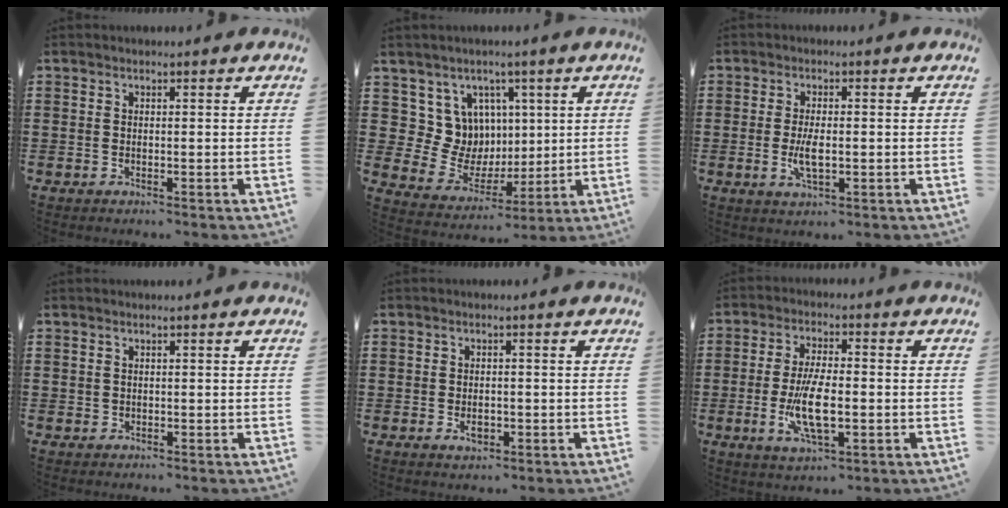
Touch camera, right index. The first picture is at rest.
{"total": 8.6, "force": [2.6, 8.1, 1.5], "torque": [-0.063, -0.027, 0.058]}
{"total": 4.2, "force": [-0.5, 1.6, 3.8], "torque": [-0.081, -0.004, -0.013]}
{"total": 0.5, "force": [0.2, 0.5, 0.1], "torque": [-0.002, 0.003, 0.005]}
{"total": 2.0, "force": [-0.5, 1.1, 1.6], "torque": [-0.030, 0.001, -0.010]}
{"total": 9.2, "force": [-1.7, 3.3, 8.4], "torque": [-0.180, -0.015, -0.033]}